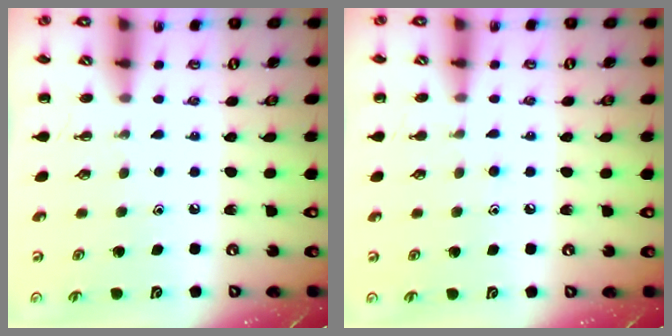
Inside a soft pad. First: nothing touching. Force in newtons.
{"total": 6.0, "press": 5.6, "slide": 2.1}